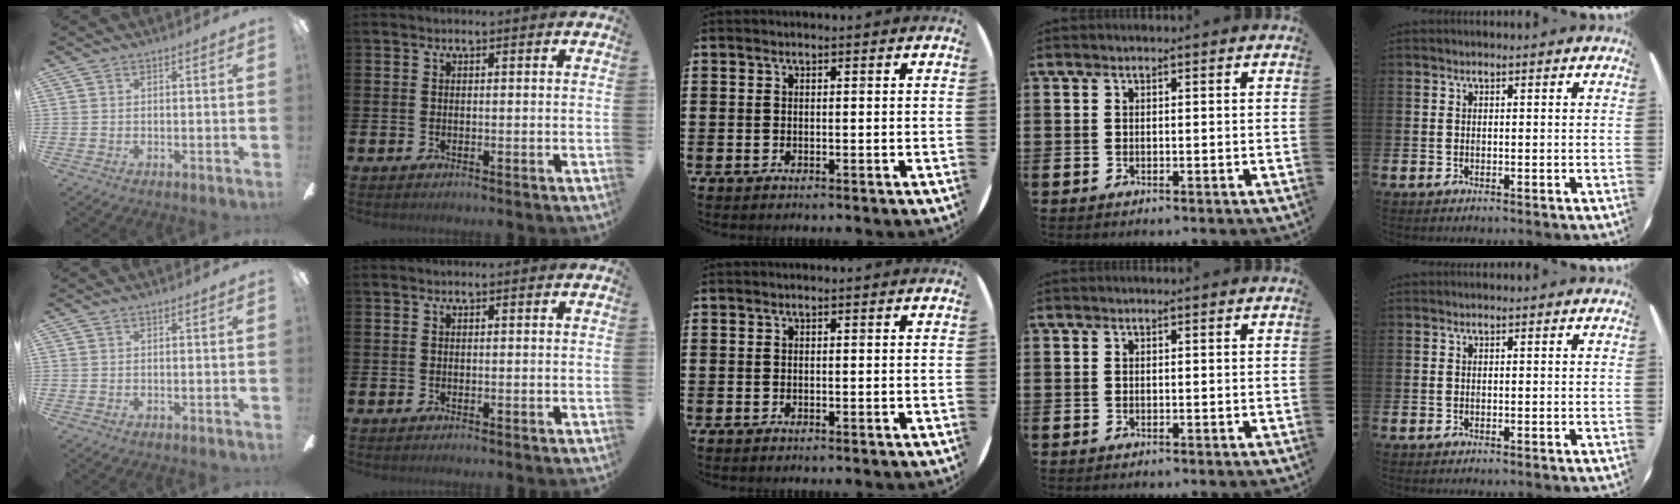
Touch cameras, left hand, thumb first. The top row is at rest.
{}